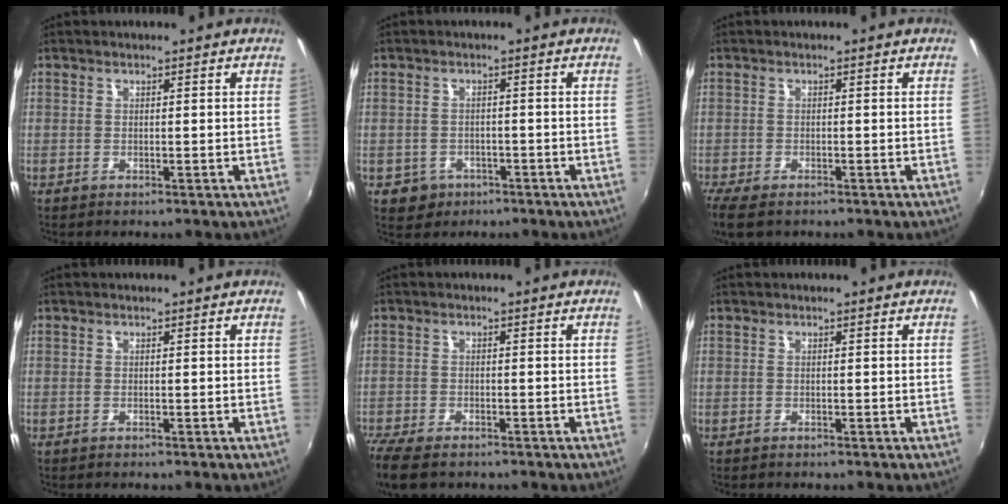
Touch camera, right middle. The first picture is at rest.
{"total": 5.0, "force": [-2.1, 4.3, 1.3], "torque": [-0.039, -0.002, -0.025]}
{"total": 5.7, "force": [-4.2, 2.0, 3.4], "torque": [-0.082, -0.031, -0.077]}
{"total": 0.0}
{"total": 7.4, "force": [-5.9, 2.5, 3.8], "torque": [-0.103, -0.037, -0.113]}
{"total": 0.0}